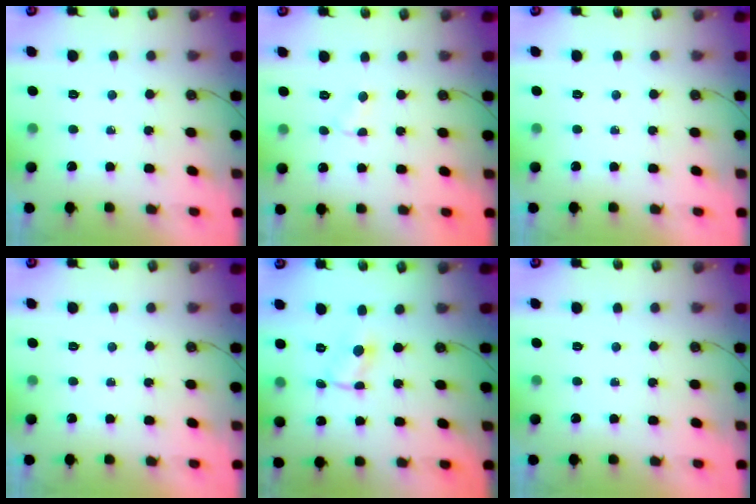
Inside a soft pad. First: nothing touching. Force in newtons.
{"total": 2.6, "press": 2.6, "slide": 0.3}
{"total": 0.0}
{"total": 0.0}
{"total": 1.1, "press": 1.0, "slide": 0.2}
{"total": 0.0}